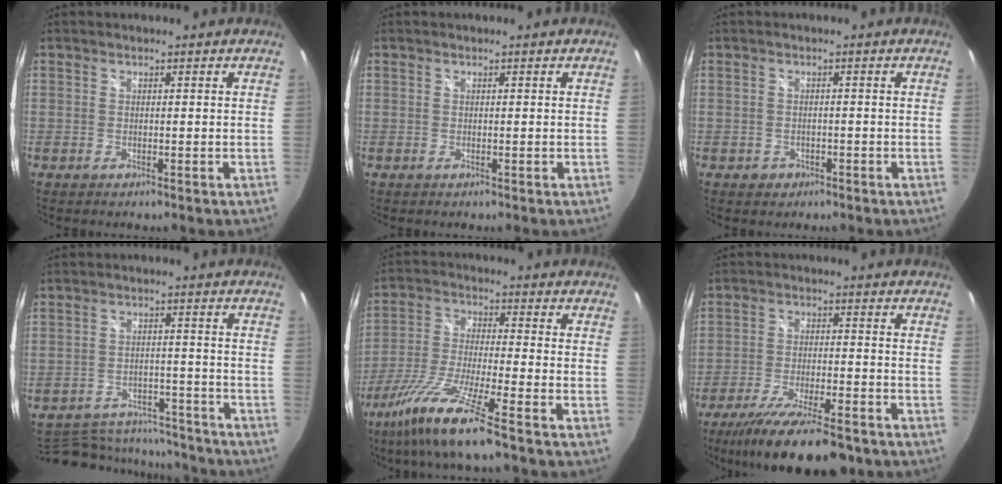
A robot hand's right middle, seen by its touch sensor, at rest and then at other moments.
{"total": 0.0}
{"total": 2.1, "force": [-1.0, 1.8, 0.5], "torque": [-0.013, 0.001, -0.011]}
{"total": 16.4, "force": [-14.4, 6.2, 4.9], "torque": [-0.116, 0.020, -0.182]}
{"total": 13.5, "force": [-9.5, -0.4, 9.6], "torque": [-0.198, -0.030, -0.176]}
{"total": 16.3, "force": [-12.8, 3.4, 9.5], "torque": [-0.189, -0.036, -0.204]}